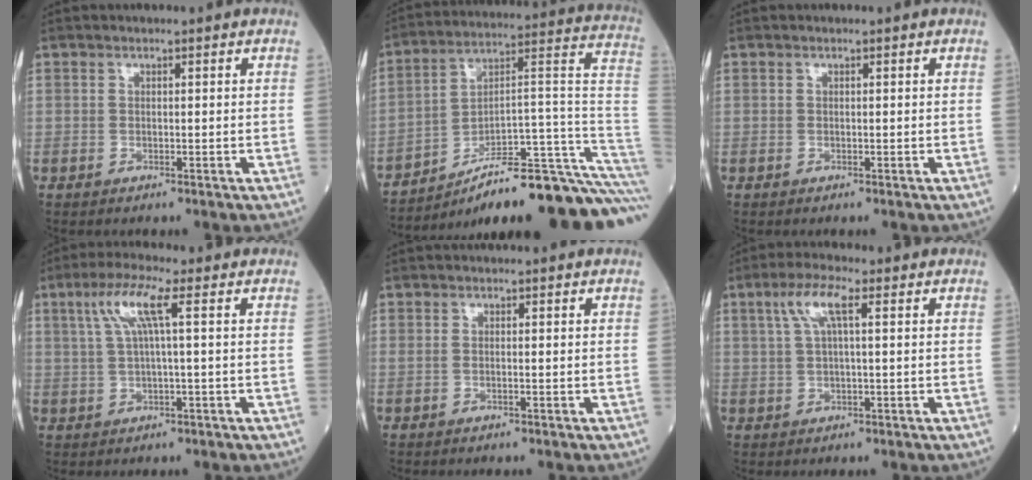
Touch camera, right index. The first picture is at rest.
{"total": 24.8, "force": [-19.3, 0.8, 15.5], "torque": [-0.119, 0.041, -0.286]}
{"total": 0.0}
{"total": 6.0, "force": [2.1, -0.1, 5.6], "torque": [-0.118, 0.019, 0.047]}
{"total": 0.0}
{"total": 5.1, "force": [2.1, 0.8, 4.6], "torque": [-0.102, 0.020, 0.046]}